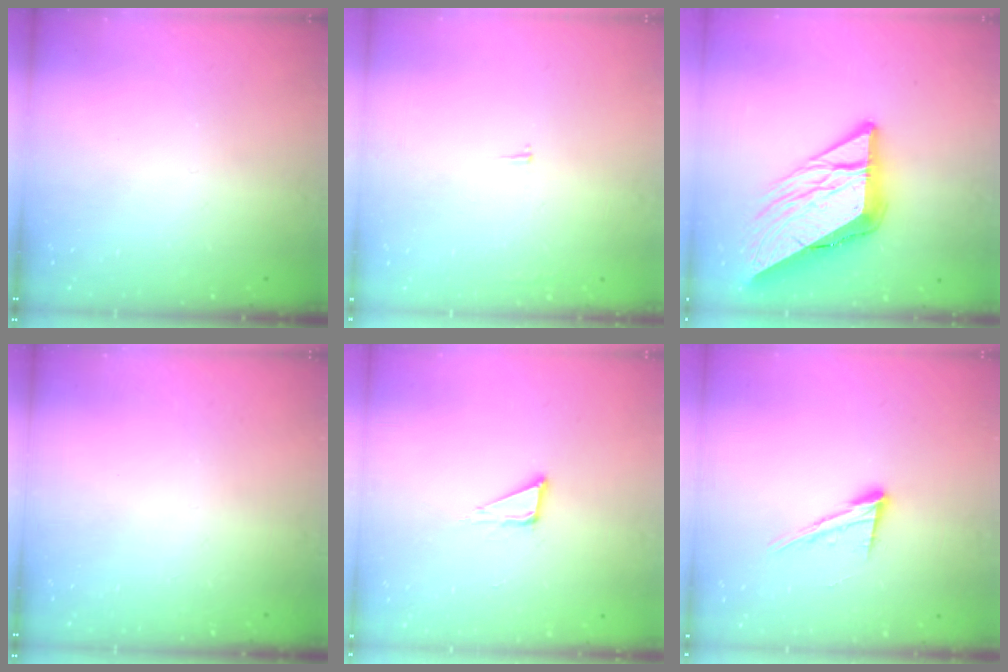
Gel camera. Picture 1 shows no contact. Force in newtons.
{"total": 2.3, "press": 2.3, "slide": 0.2}
{"total": 17.8, "press": 17.7, "slide": 2.2}
{"total": 0.0}
{"total": 5.3, "press": 5.3, "slide": 0.3}
{"total": 12.3, "press": 12.0, "slide": 2.5}